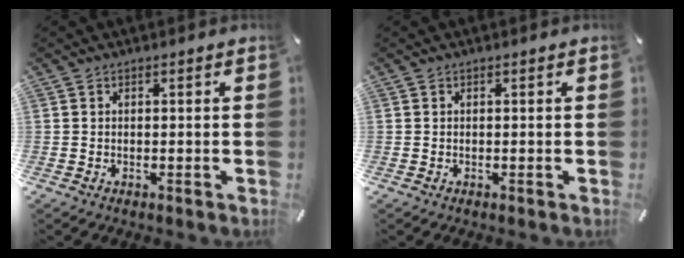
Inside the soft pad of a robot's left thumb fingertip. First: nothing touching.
{"total": 0.0}